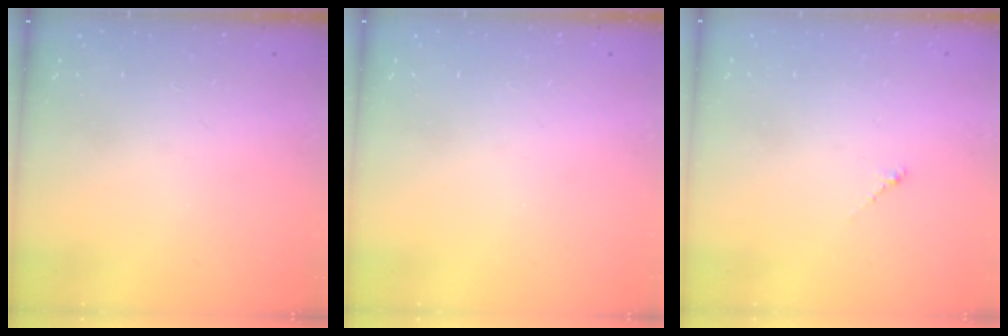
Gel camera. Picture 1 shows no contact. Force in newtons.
{"total": 0.0}
{"total": 0.8, "press": 0.6, "slide": 0.4}